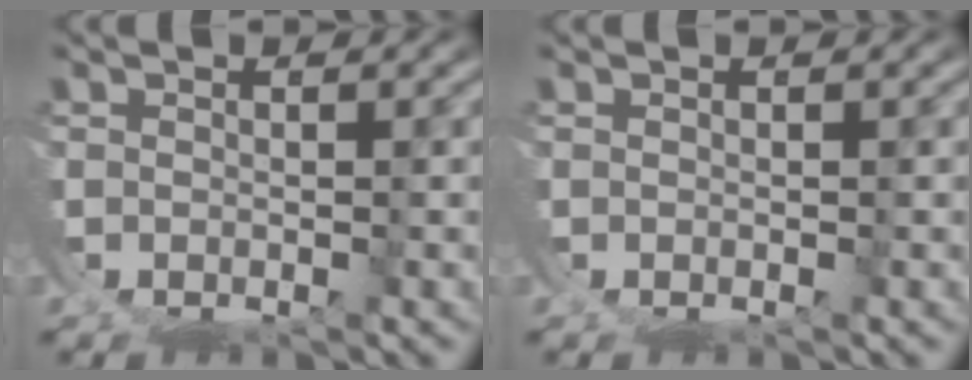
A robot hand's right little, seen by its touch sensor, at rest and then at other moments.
{"total": 0.0}